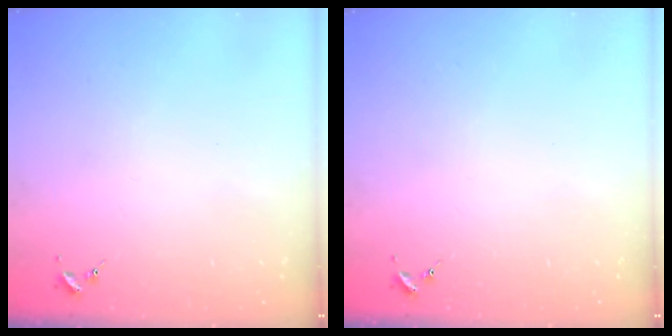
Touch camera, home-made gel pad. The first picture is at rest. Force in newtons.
{"total": 0.0}